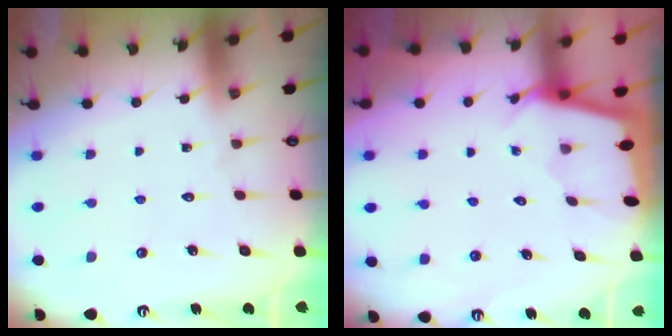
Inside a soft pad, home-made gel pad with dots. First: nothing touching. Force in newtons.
{"total": 1.6, "press": 1.6, "slide": 0.2}